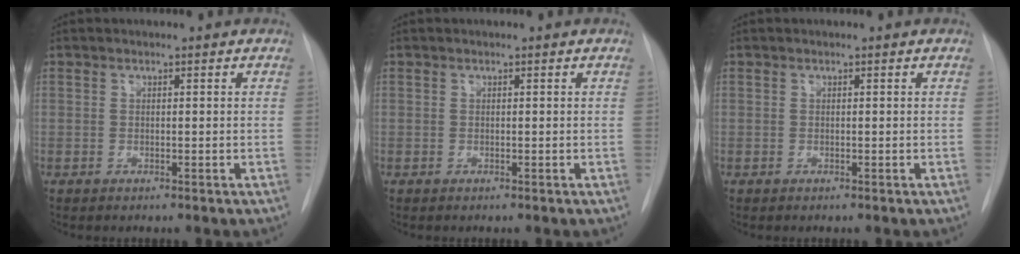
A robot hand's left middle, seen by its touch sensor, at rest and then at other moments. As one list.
[{"total": 0.0}, {"total": 0.0}]